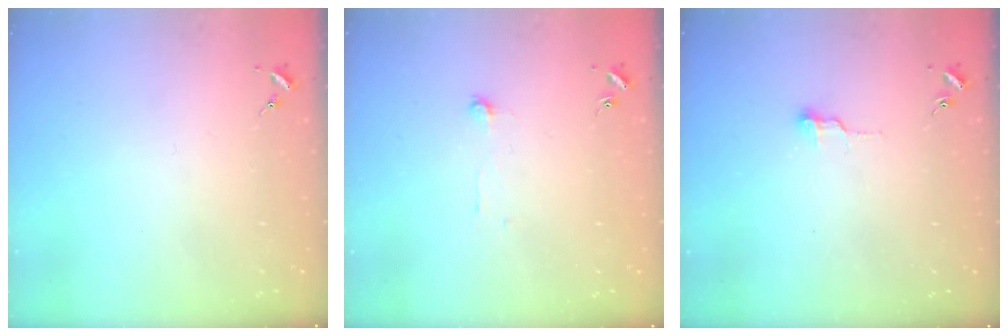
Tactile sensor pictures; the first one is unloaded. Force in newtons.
{"total": 3.9, "press": 3.9, "slide": 0.3}
{"total": 4.7, "press": 4.7, "slide": 0.4}